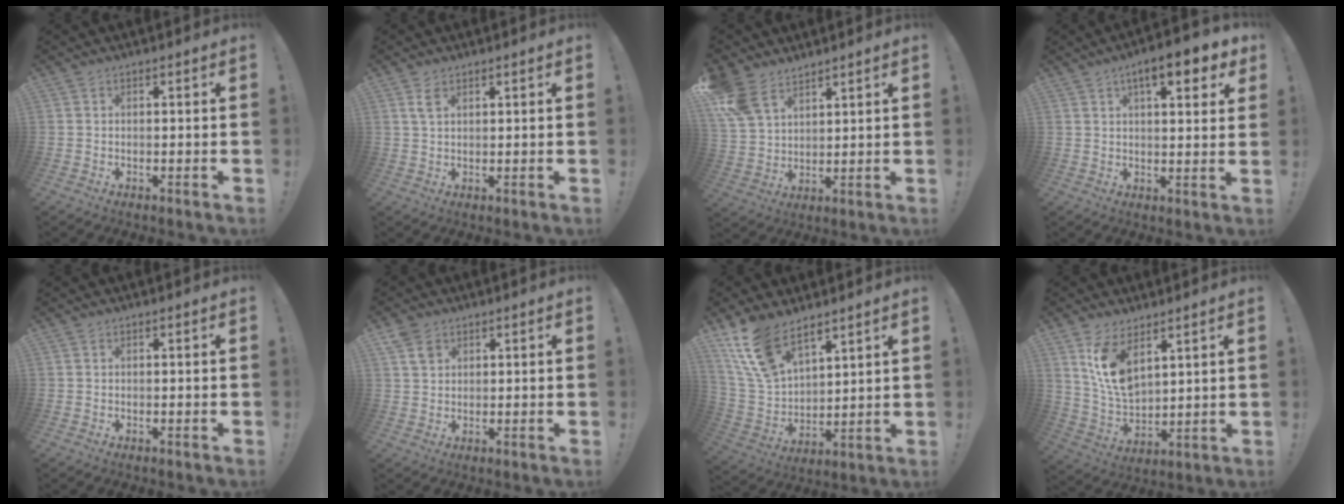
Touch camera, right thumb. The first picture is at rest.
{"total": 3.5, "force": [1.9, 1.7, 2.4], "torque": [-0.035, -0.007, 0.033]}
{"total": 11.0, "force": [8.0, 6.2, 4.4], "torque": [-0.089, -0.038, 0.161]}
{"total": 9.5, "force": [4.9, 2.7, 7.7], "torque": [-0.095, -0.021, 0.075]}
{"total": 0.0}
{"total": 4.5, "force": [2.7, 3.1, 1.9], "torque": [-0.023, -0.011, 0.050]}
{"total": 16.2, "force": [11.7, 7.6, 8.3], "torque": [-0.172, -0.064, 0.226]}
{"total": 11.8, "force": [7.1, 6.1, 7.1], "torque": [-0.141, -0.044, 0.135]}